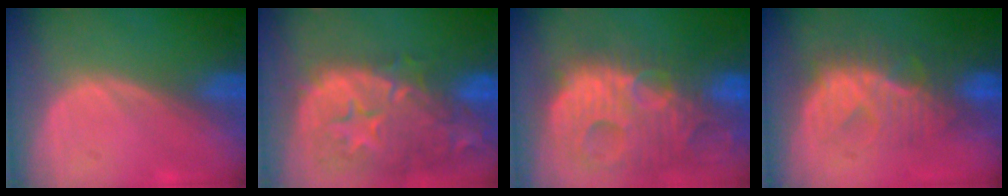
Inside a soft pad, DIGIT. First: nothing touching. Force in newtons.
{"total": 15.3, "press": 12.2, "slide": 9.3}
{"total": 14.6, "press": 12.6, "slide": 7.3}
{"total": 8.0, "press": 7.9, "slide": 1.3}